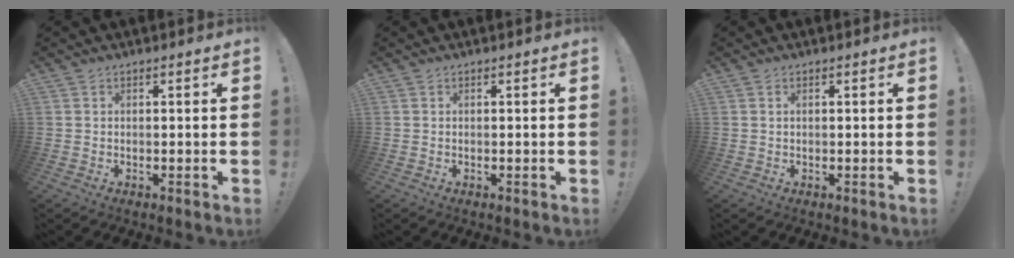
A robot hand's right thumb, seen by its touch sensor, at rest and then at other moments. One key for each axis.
{"total": 0.0}
{"total": 0.7, "fx": 0.3, "fy": 0.3, "fz": 0.5, "tx": -0.017, "ty": 0.004, "tz": 0.006}